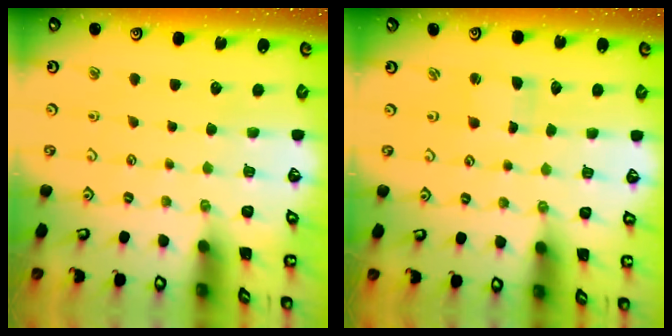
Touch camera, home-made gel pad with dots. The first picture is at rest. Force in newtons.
{"total": 1.1, "press": 1.0, "slide": 0.2}